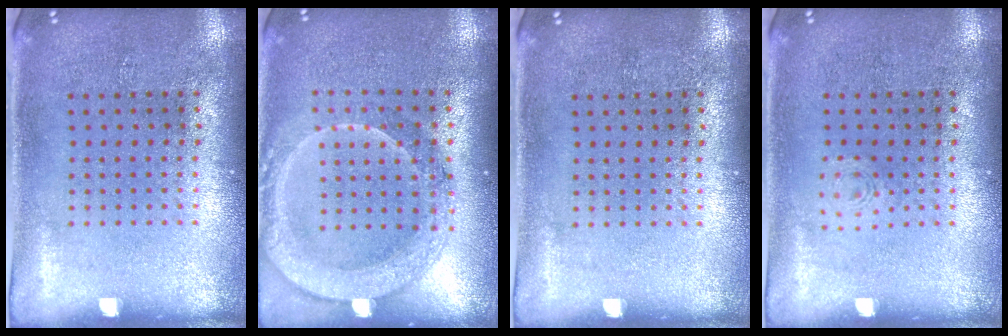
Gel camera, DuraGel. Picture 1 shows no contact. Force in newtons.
{"total": 2.1, "press": 1.9, "slide": 0.8}
{"total": 0.0}
{"total": 0.6, "press": 0.6, "slide": 0.1}